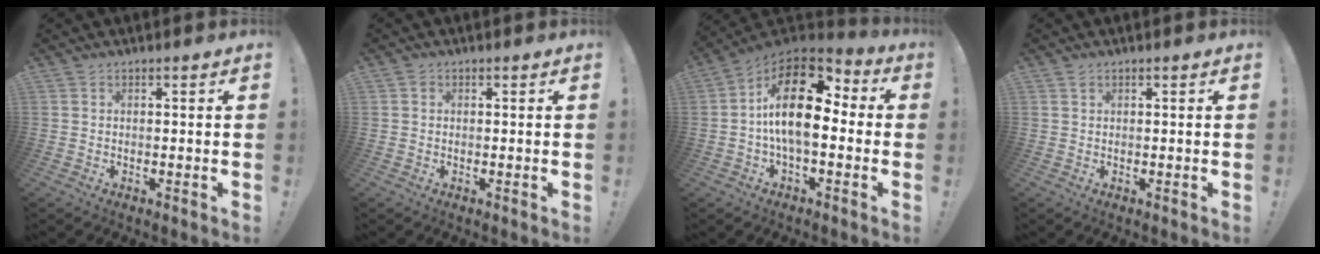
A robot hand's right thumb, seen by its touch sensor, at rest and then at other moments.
{"total": 0.7, "force": [0.2, 0.6, 0.0], "torque": [0.007, -0.001, 0.002]}
{"total": 18.9, "force": [2.4, 9.0, 16.4], "torque": [-0.293, -0.005, 0.041]}
{"total": 0.8, "force": [0.6, 0.5, 0.2], "torque": [0.002, -0.001, 0.010]}